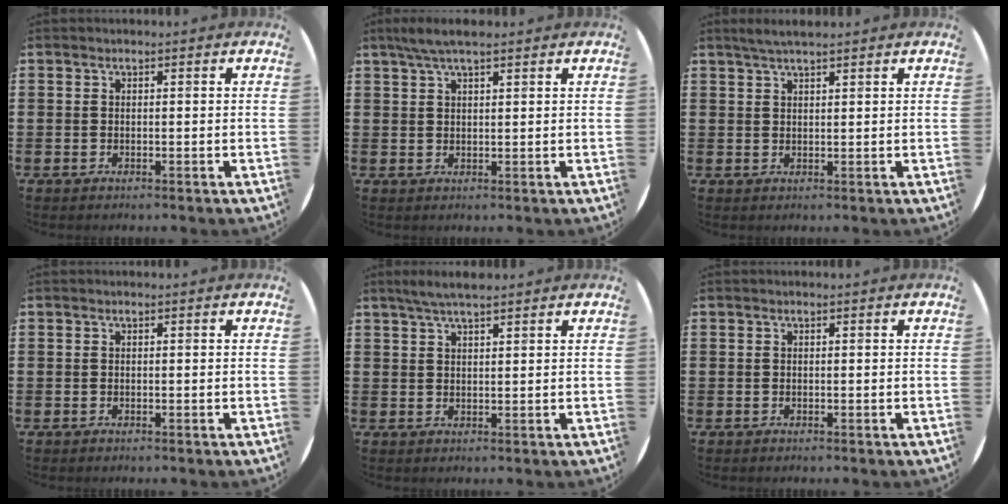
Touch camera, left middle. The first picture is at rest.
{"total": 3.5, "force": [2.5, 0.7, 2.3], "torque": [-0.049, 0.008, 0.045]}
{"total": 2.2, "force": [1.9, 0.2, 1.1], "torque": [-0.024, 0.005, 0.034]}
{"total": 0.0}
{"total": 3.4, "force": [2.9, 0.5, 1.7], "torque": [-0.038, 0.004, 0.051]}
{"total": 0.0}